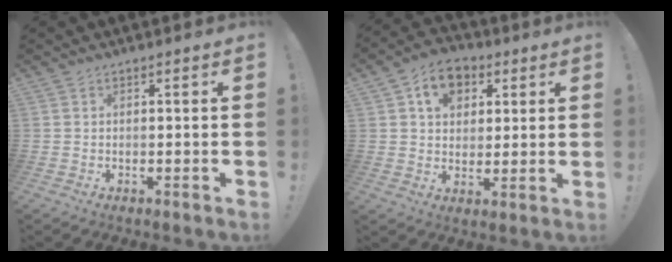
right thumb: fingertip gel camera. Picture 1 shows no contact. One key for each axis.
{"total": 9.9, "fx": 4.1, "fy": 7.7, "fz": 4.7, "tx": -0.059, "ty": -0.011, "tz": 0.076}